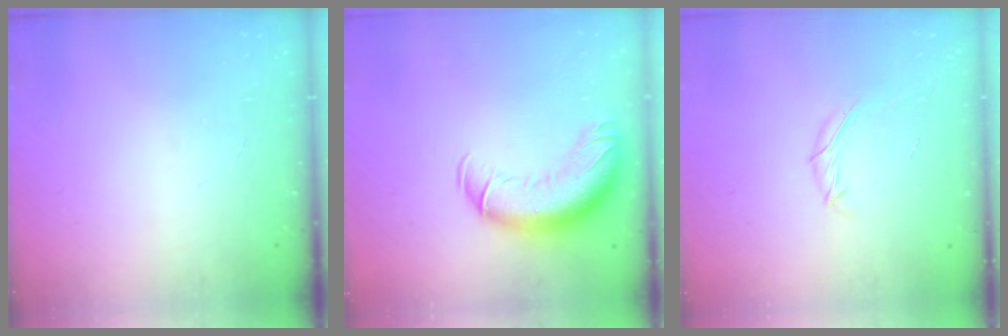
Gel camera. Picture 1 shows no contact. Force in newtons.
{"total": 14.0, "press": 13.6, "slide": 3.3}
{"total": 6.4, "press": 6.2, "slide": 1.5}